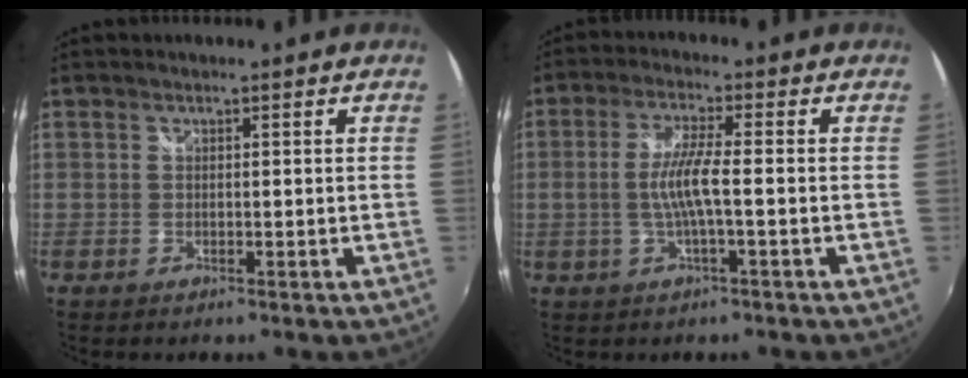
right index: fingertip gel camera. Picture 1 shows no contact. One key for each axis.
{"total": 6.0, "fx": -1.1, "fy": 0.0, "fz": 5.9, "tx": -0.120, "ty": -0.002, "tz": -0.019}